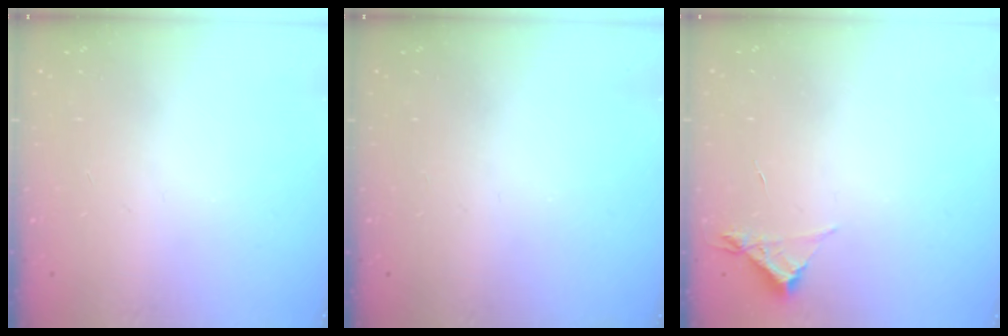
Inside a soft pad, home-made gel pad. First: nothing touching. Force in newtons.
{"total": 0.0}
{"total": 3.0, "press": 3.0, "slide": 0.3}